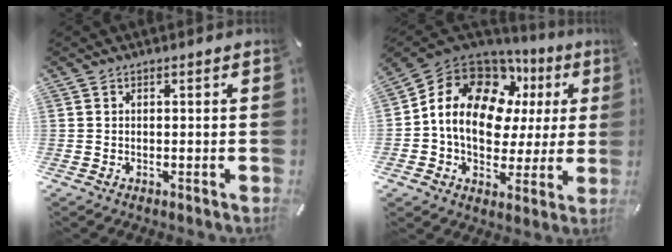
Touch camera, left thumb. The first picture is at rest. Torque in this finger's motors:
{"motor_torque": [1.71, 1.80, 2.06, -0.72, 0.60]}